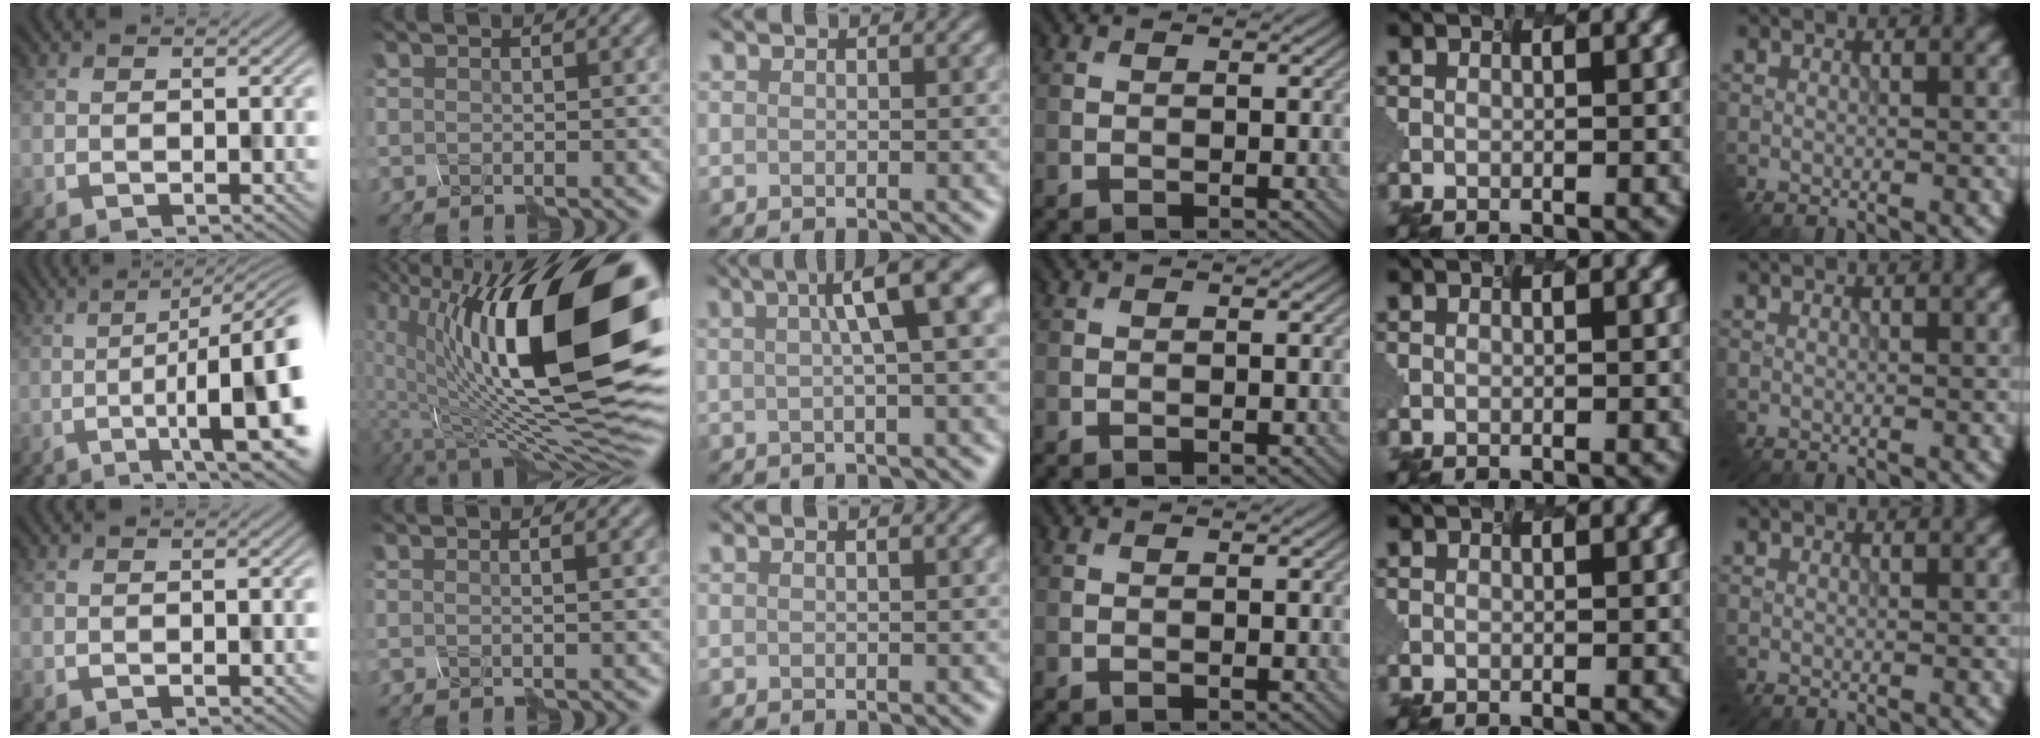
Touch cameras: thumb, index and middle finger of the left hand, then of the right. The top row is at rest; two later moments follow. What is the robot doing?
{"motion": "shake", "object": "plastic piggy bank"}